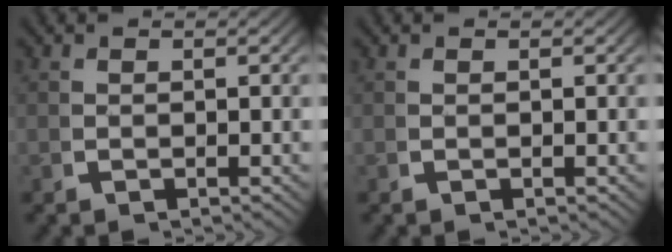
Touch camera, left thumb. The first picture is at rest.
{"total": 0.0}